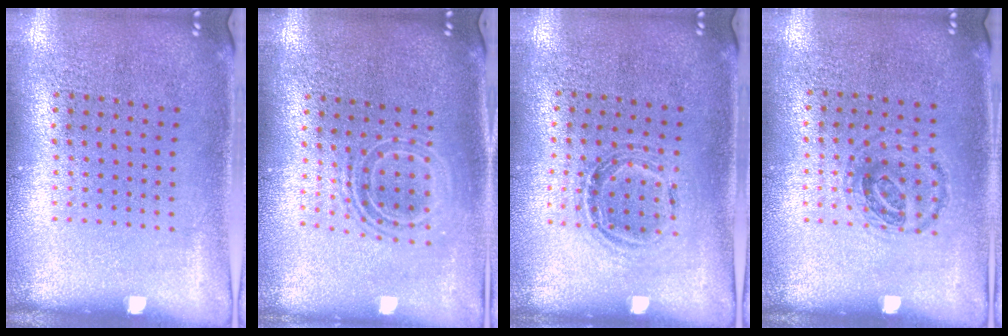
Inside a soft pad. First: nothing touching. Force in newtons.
{"total": 1.6, "press": 1.2, "slide": 1.0}
{"total": 1.0, "press": 0.9, "slide": 0.3}
{"total": 1.0, "press": 0.9, "slide": 0.3}